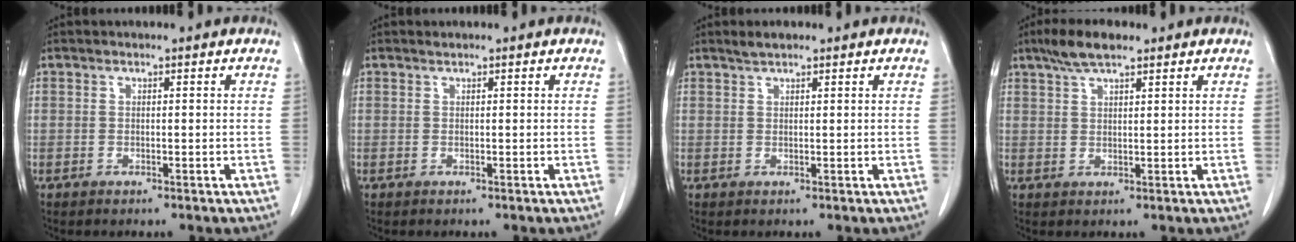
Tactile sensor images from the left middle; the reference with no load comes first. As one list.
[{"total": 0.0}, {"total": 1.7, "force": [1.4, 0.4, 0.9], "torque": [-0.019, 0.007, 0.027]}, {"total": 5.3, "force": [3.8, 1.3, 3.4], "torque": [-0.074, 0.015, 0.070]}]